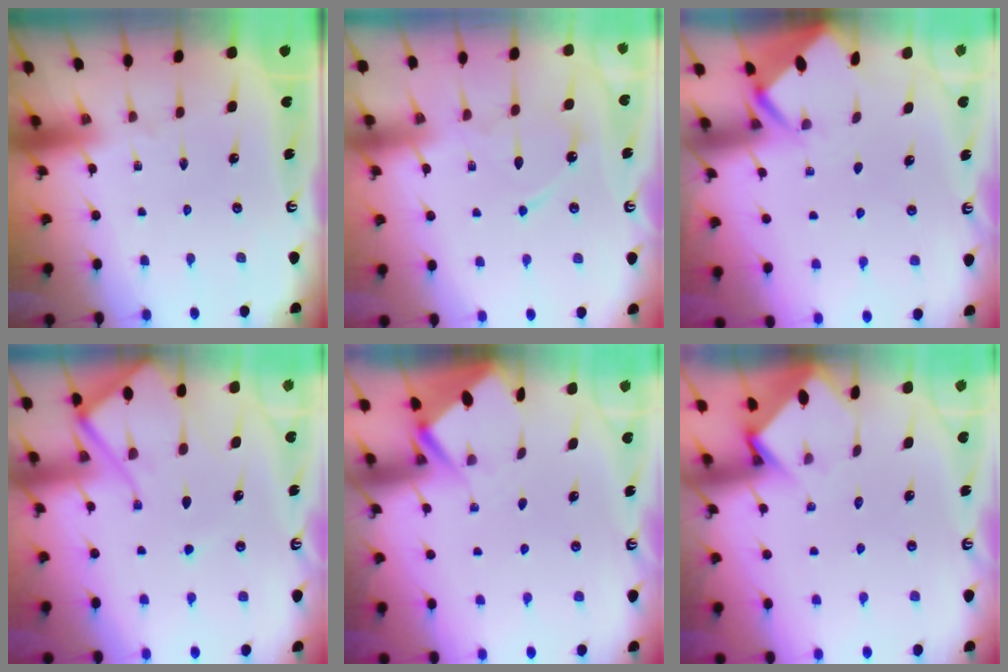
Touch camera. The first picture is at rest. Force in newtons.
{"total": 9.3, "press": 9.2, "slide": 0.7}
{"total": 2.8, "press": 2.8, "slide": 0.2}
{"total": 10.4, "press": 10.3, "slide": 1.2}
{"total": 3.0, "press": 2.9, "slide": 0.4}
{"total": 3.6, "press": 3.5, "slide": 0.2}